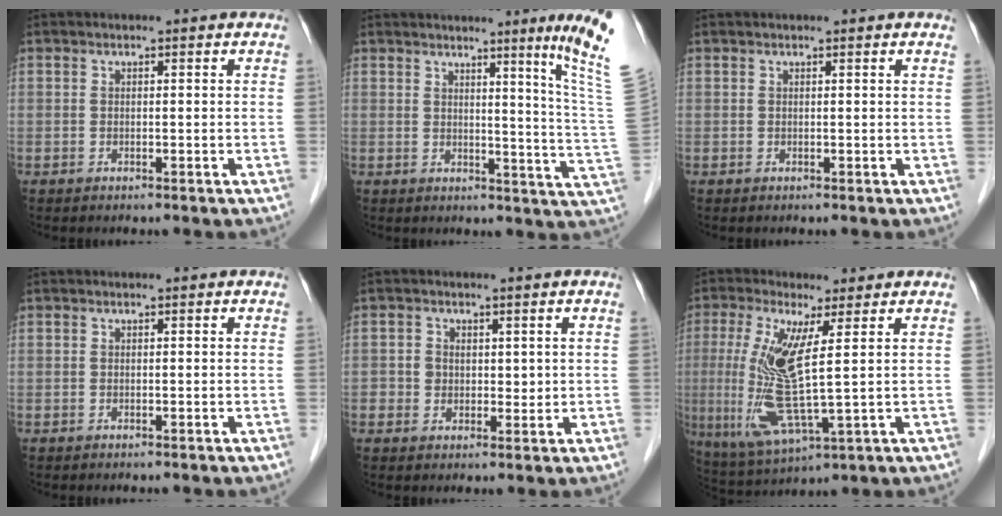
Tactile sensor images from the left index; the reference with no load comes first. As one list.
[{"total": 12.0, "force": [7.9, -3.4, 8.4], "torque": [-0.103, -0.062, 0.076]}, {"total": 0.6, "force": [0.5, -0.1, 0.3], "torque": [-0.009, -0.002, 0.010]}, {"total": 0.0}, {"total": 3.1, "force": [0.5, 2.8, 1.2], "torque": [-0.010, -0.001, 0.006]}, {"total": 11.6, "force": [1.1, 1.3, 11.5], "torque": [-0.257, -0.013, 0.025]}]